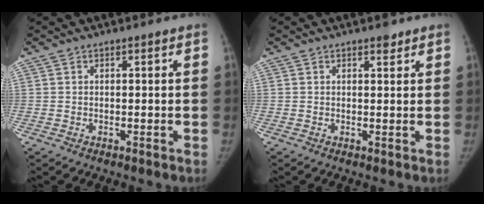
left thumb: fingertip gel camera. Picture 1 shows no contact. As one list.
[{"total": 1.5, "force": [1.1, 0.7, 0.7], "torque": [-0.003, -0.006, 0.014]}]